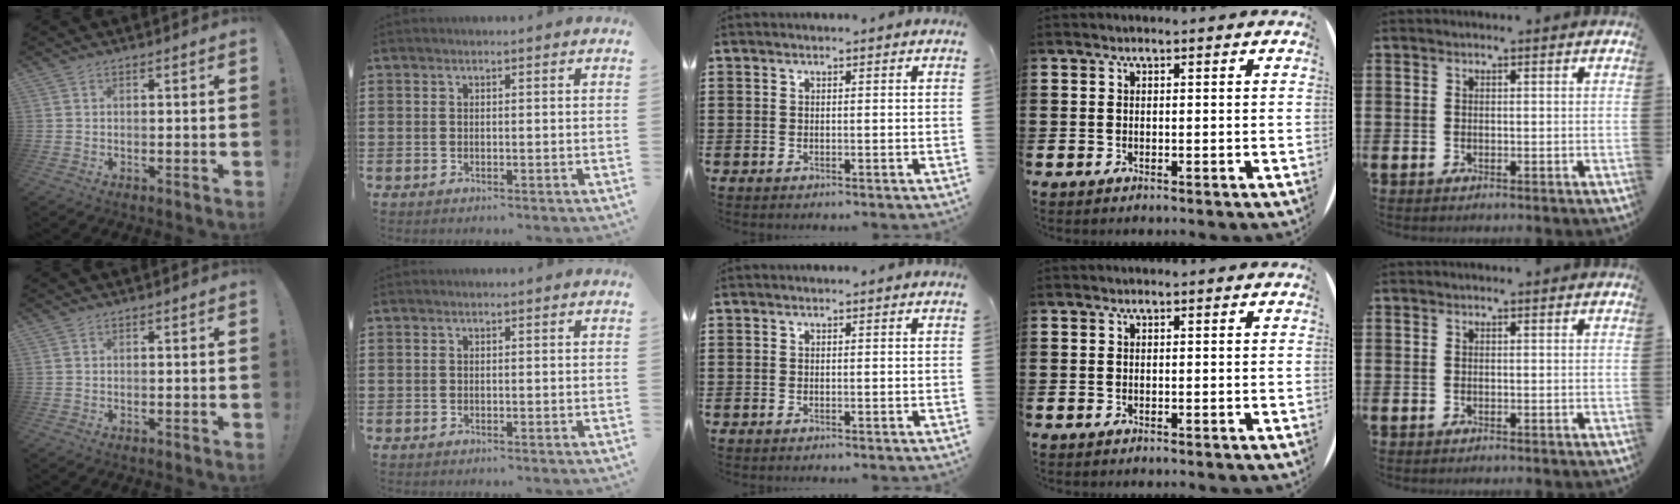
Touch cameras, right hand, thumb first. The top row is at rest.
{}